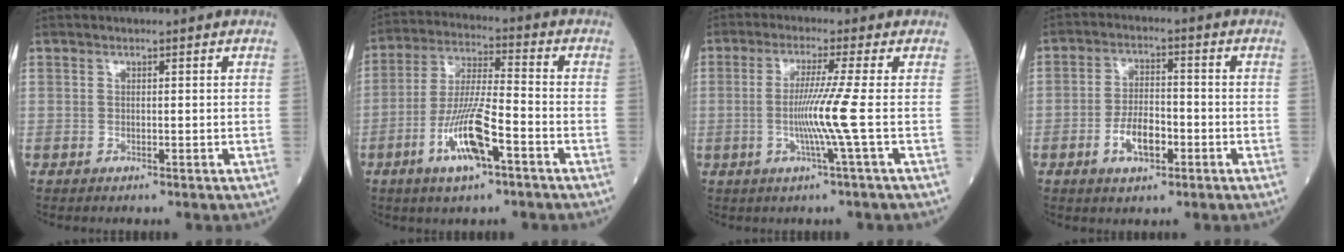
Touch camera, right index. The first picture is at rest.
{"total": 11.0, "force": [-5.0, 1.8, 9.6], "torque": [-0.189, -0.005, -0.091]}
{"total": 6.5, "force": [-1.0, -2.4, 6.0], "torque": [-0.122, -0.013, -0.018]}
{"total": 6.2, "force": [-2.4, 2.7, 5.0], "torque": [-0.096, 0.005, -0.043]}